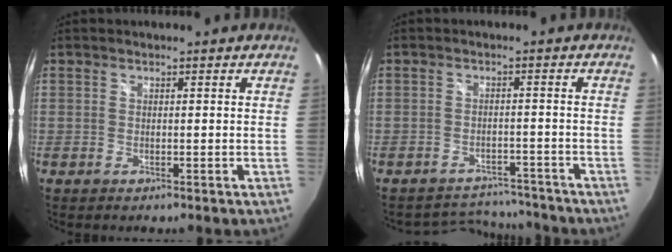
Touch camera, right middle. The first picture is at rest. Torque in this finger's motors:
{"motor_torque": [-0.77, -0.44, -0.08, -0.07]}